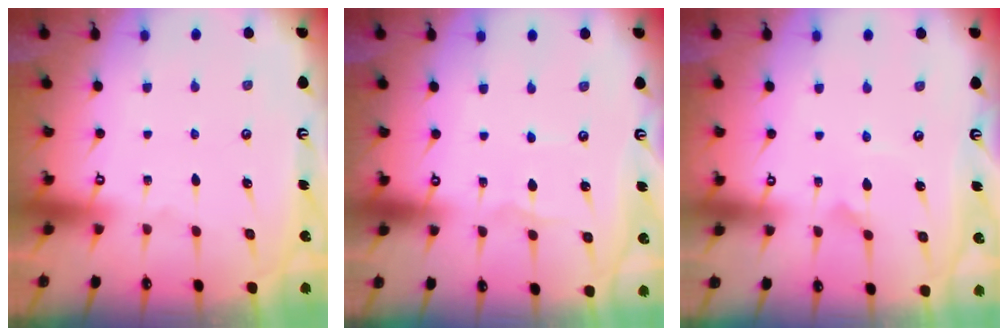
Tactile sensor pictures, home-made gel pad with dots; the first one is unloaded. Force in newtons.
{"total": 1.3, "press": 1.3, "slide": 0.1}
{"total": 2.9, "press": 2.8, "slide": 0.3}